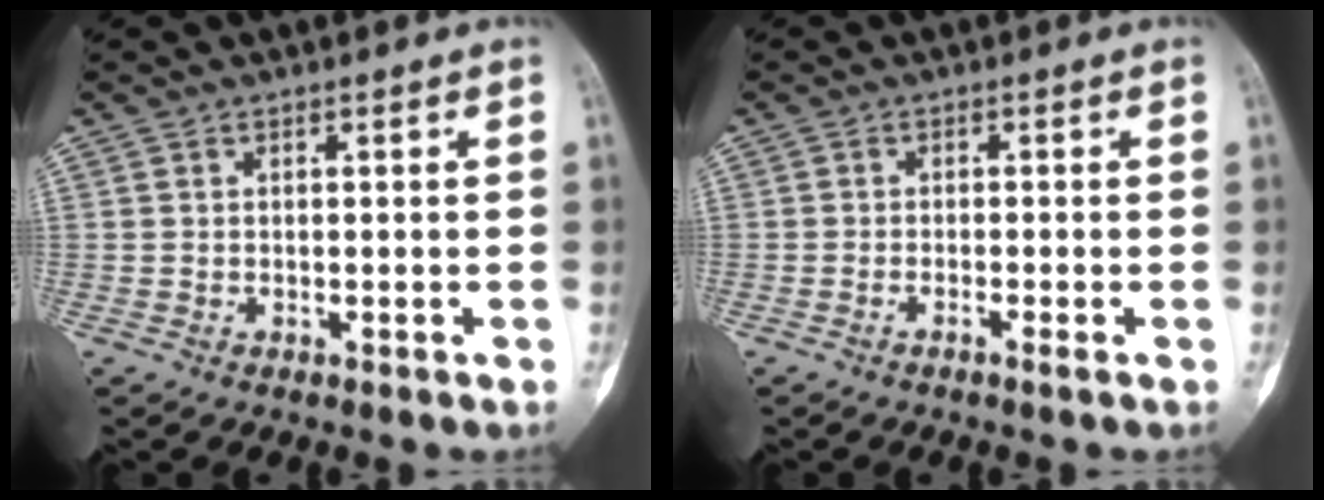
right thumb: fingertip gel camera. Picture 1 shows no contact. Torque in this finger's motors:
{"motor_torque": [-0.36, -0.06, -0.17, -0.02, 0.03]}